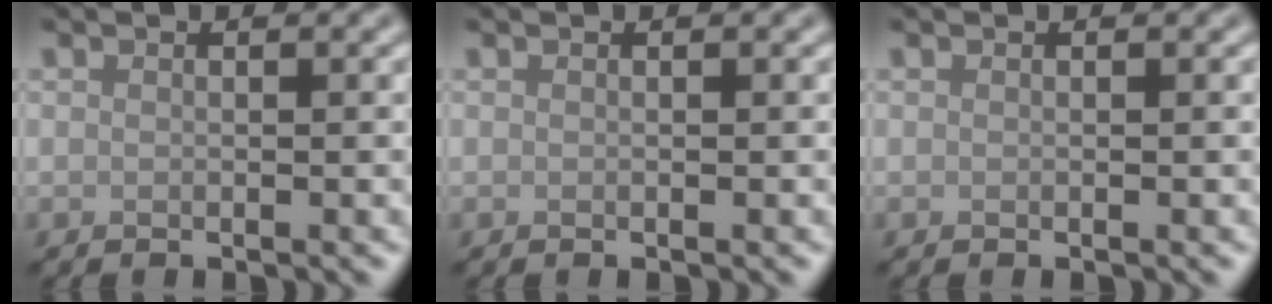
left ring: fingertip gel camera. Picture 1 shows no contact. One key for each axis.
{"total": 0.0}
{"total": 0.0}